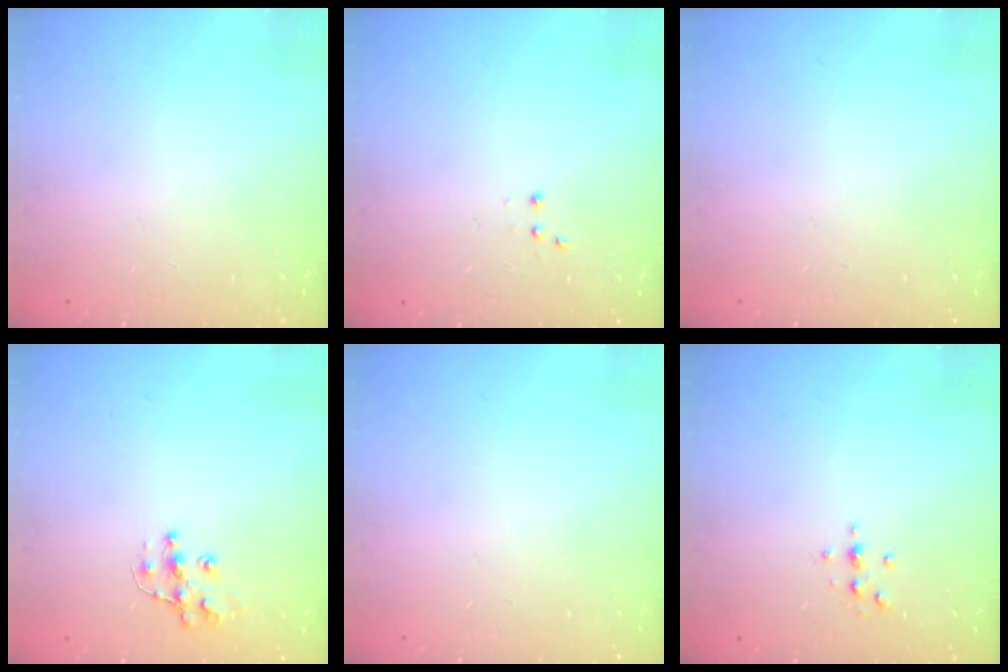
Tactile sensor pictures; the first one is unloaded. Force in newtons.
{"total": 3.0, "press": 2.9, "slide": 0.7}
{"total": 0.0}
{"total": 8.8, "press": 8.8, "slide": 0.6}
{"total": 0.0}
{"total": 2.4, "press": 2.4, "slide": 0.3}